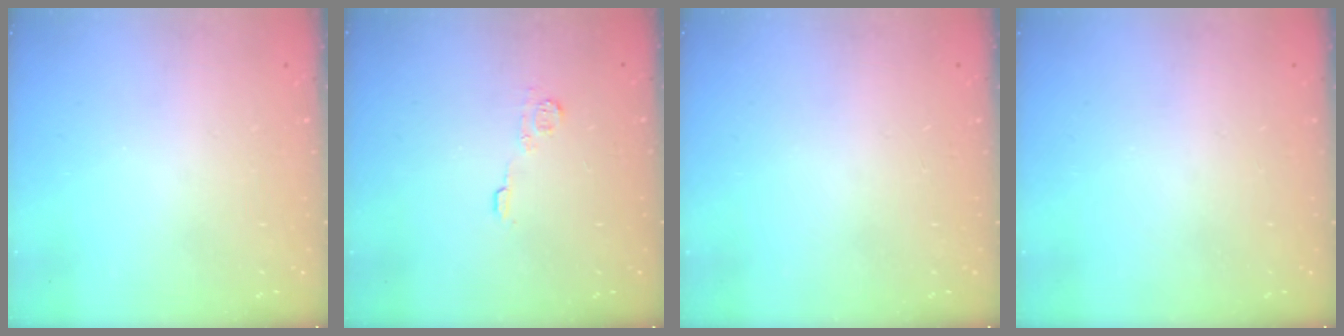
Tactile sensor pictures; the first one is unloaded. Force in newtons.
{"total": 5.6, "press": 5.6, "slide": 0.7}
{"total": 0.0}
{"total": 0.0}